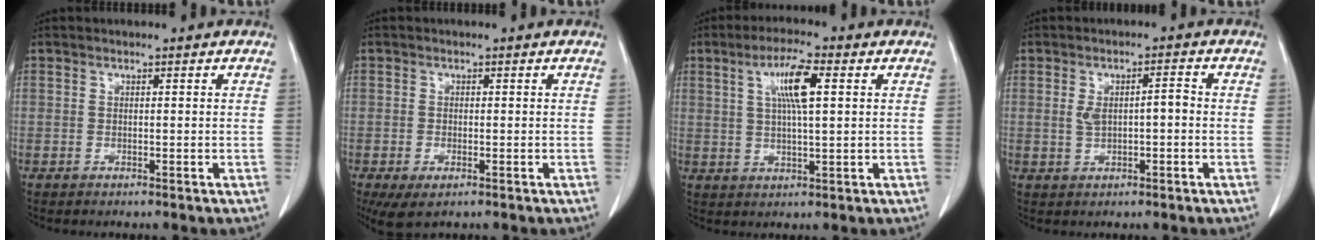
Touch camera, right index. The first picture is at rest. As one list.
[{"total": 4.0, "force": [-2.1, 1.7, 3.0], "torque": [-0.055, -0.008, -0.026]}, {"total": 7.1, "force": [2.2, 0.9, 6.7], "torque": [-0.126, 0.006, 0.040]}, {"total": 4.2, "force": [0.0, 1.5, 3.9], "torque": [-0.074, 0.018, 0.005]}]